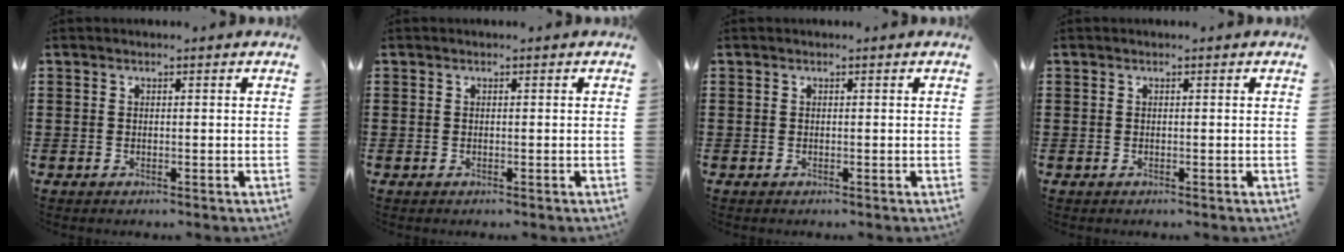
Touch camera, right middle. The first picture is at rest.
{"total": 0.0}
{"total": 0.0}
{"total": 0.0}